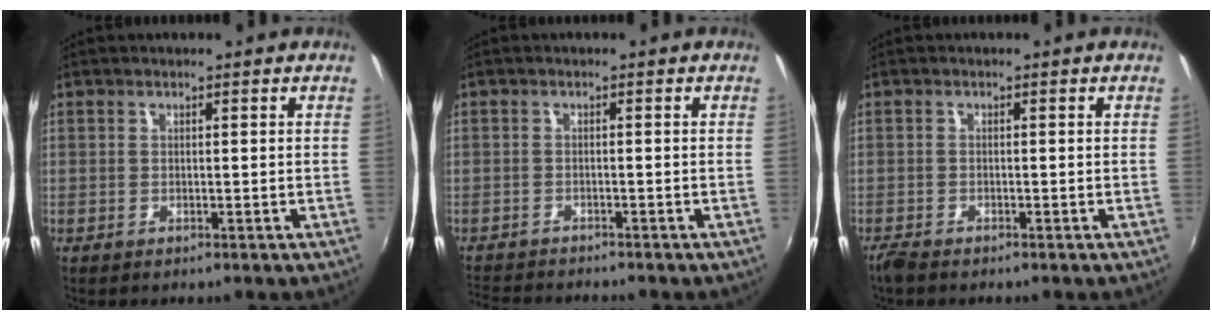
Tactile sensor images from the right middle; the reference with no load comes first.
{"total": 6.3, "force": [-6.0, 0.7, 1.8], "torque": [-0.053, -0.017, -0.103]}
{"total": 2.2, "force": [-2.0, 0.5, 0.9], "torque": [-0.025, -0.009, -0.042]}